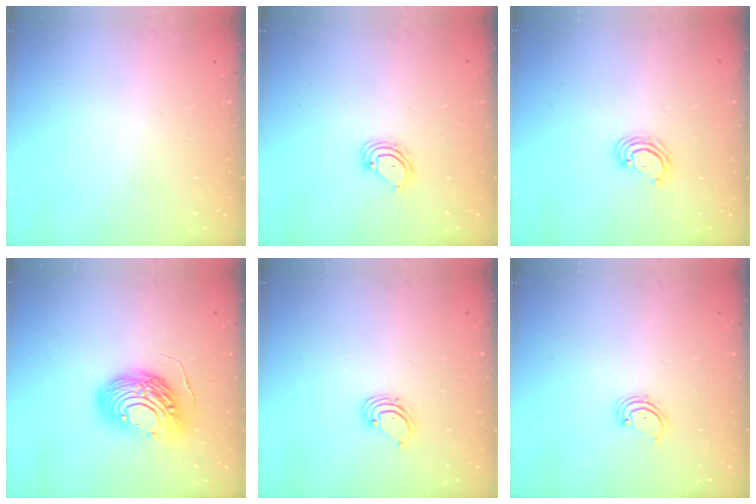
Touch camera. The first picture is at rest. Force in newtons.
{"total": 4.7, "press": 4.7, "slide": 0.6}
{"total": 3.8, "press": 3.8, "slide": 0.3}
{"total": 15.7, "press": 15.7, "slide": 1.3}
{"total": 1.5, "press": 1.5, "slide": 0.1}
{"total": 2.1, "press": 2.1, "slide": 0.3}